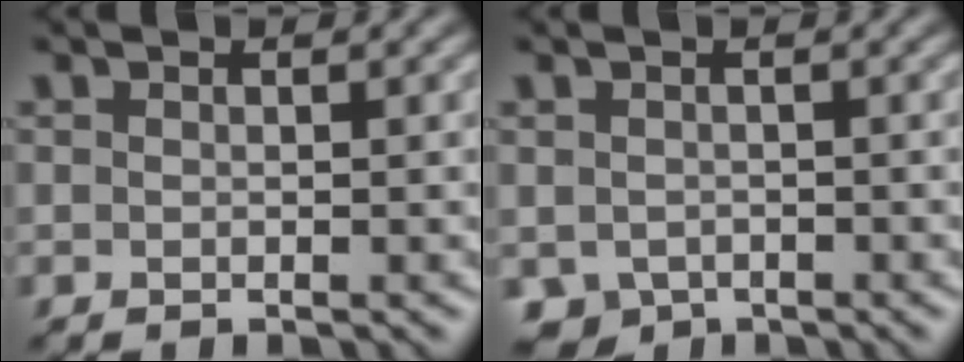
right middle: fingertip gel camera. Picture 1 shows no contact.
{"total": 2.3, "force": [-1.2, 1.7, 0.7], "torque": [-0.014, -0.012, -0.025]}